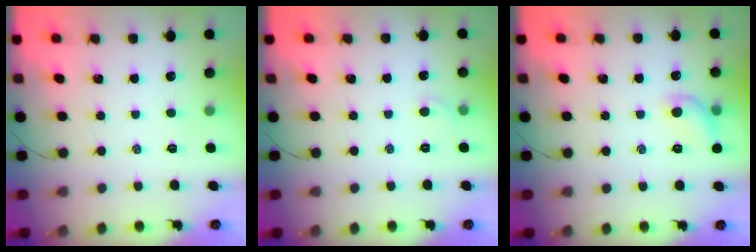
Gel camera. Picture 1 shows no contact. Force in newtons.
{"total": 2.7, "press": 2.5, "slide": 0.9}
{"total": 7.8, "press": 7.7, "slide": 1.0}